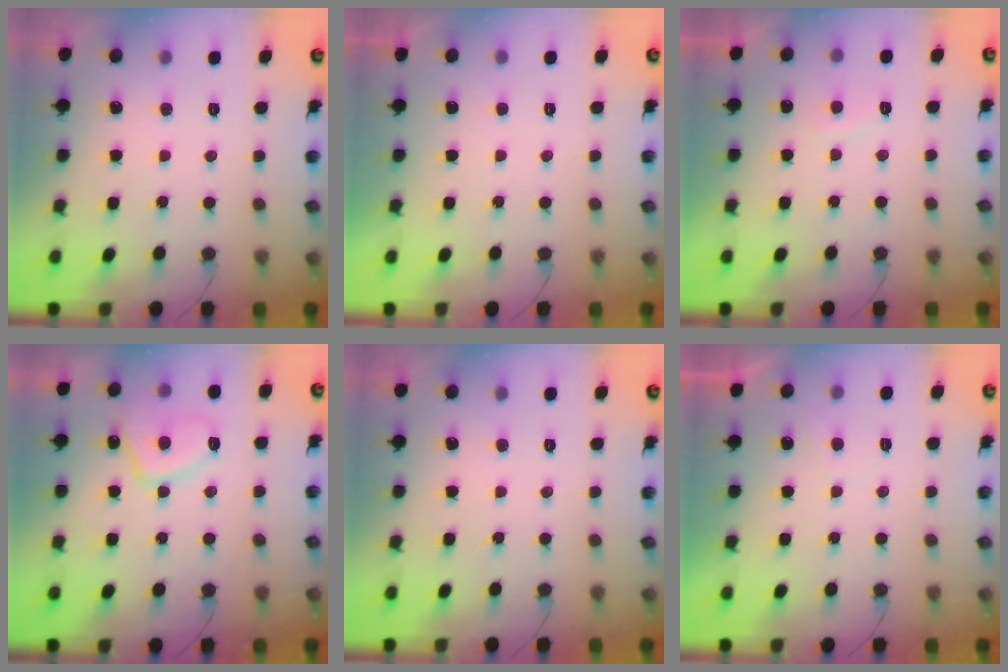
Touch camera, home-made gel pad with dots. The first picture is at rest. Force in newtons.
{"total": 2.3, "press": 2.3, "slide": 0.4}
{"total": 2.1, "press": 2.0, "slide": 0.7}
{"total": 9.6, "press": 9.5, "slide": 1.2}
{"total": 0.0}
{"total": 0.8, "press": 0.5, "slide": 0.6}